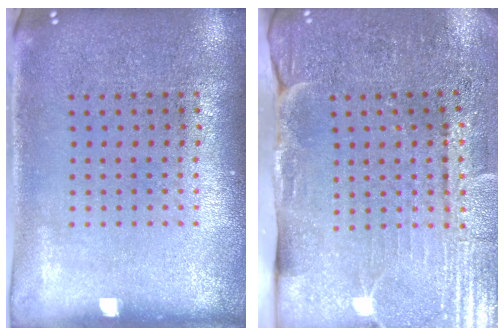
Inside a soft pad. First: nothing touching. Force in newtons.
{"total": 3.7, "press": 3.5, "slide": 1.2}